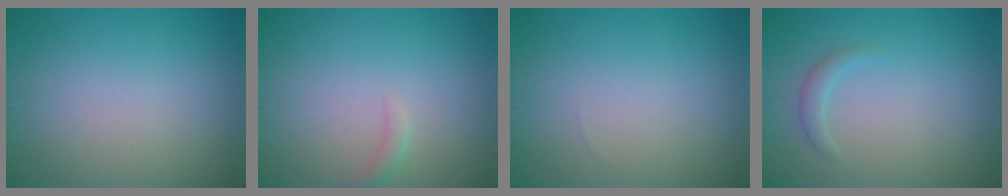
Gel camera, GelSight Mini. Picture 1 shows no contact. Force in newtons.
{"total": 0.9, "press": 0.8, "slide": 0.1}
{"total": 0.0}
{"total": 1.2, "press": 1.2, "slide": 0.0}